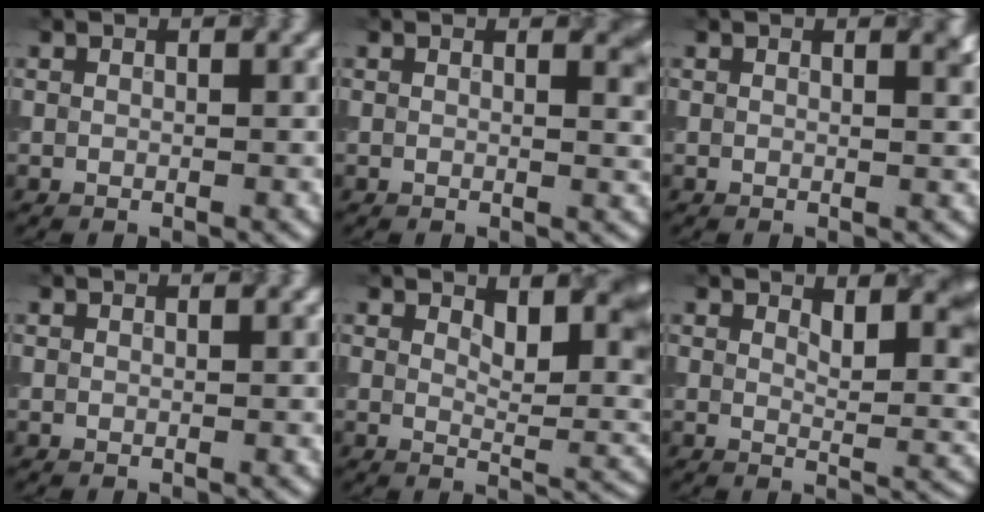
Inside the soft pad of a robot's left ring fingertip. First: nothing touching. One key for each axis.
{"total": 1.7, "fx": 1.0, "fy": 0.5, "fz": 1.2, "tx": -0.006, "ty": -0.002, "tz": 0.013}
{"total": 1.1, "fx": 0.7, "fy": 0.3, "fz": 0.7, "tx": -0.005, "ty": 0.000, "tz": 0.010}
{"total": 0.0}
{"total": 5.4, "fx": 2.5, "fy": 2.0, "fz": 4.4, "tx": -0.052, "ty": -0.004, "tz": 0.040}
{"total": 4.8, "fx": 2.4, "fy": 1.6, "fz": 3.9, "tx": -0.045, "ty": -0.003, "tz": 0.037}